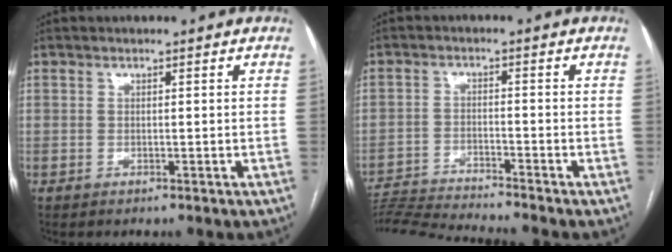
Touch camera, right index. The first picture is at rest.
{"total": 10.0, "force": [-9.4, -2.1, 2.3], "torque": [-0.031, -0.008, -0.166]}